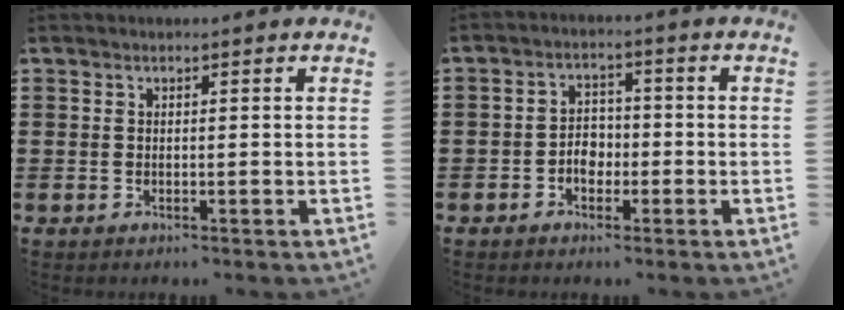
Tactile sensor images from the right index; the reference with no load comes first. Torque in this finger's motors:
{"motor_torque": [0.84, 1.30, 0.10, 0.02]}